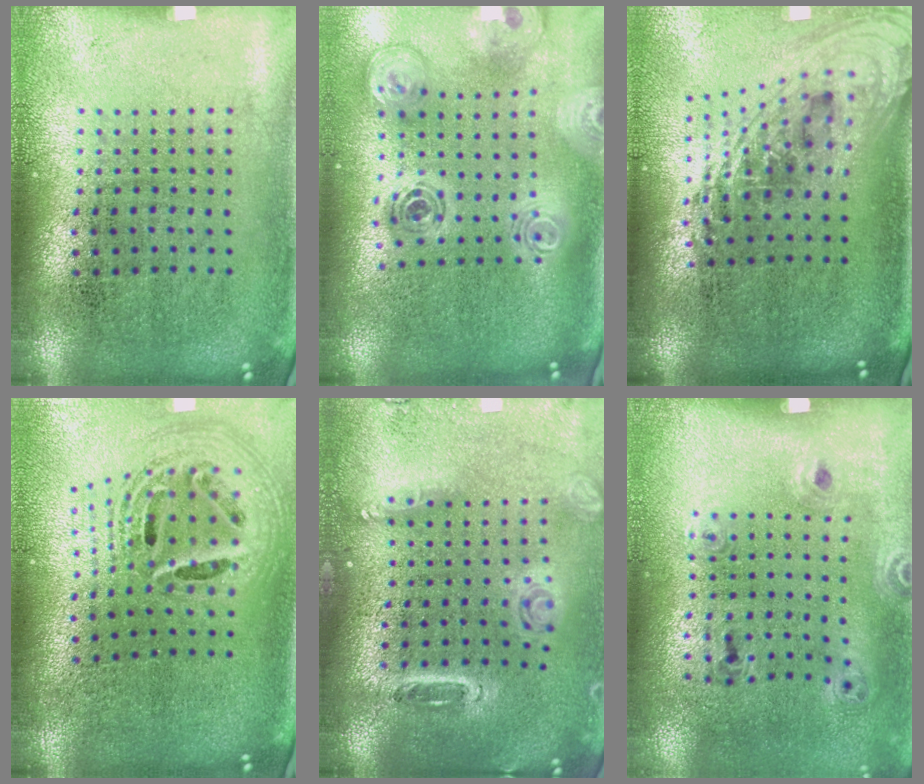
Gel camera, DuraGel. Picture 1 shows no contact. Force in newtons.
{"total": 2.0, "press": 1.7, "slide": 1.0}
{"total": 2.2, "press": 1.6, "slide": 1.6}
{"total": 2.4, "press": 1.8, "slide": 1.7}
{"total": 1.5, "press": 1.5, "slide": 0.2}
{"total": 1.3, "press": 0.8, "slide": 0.9}